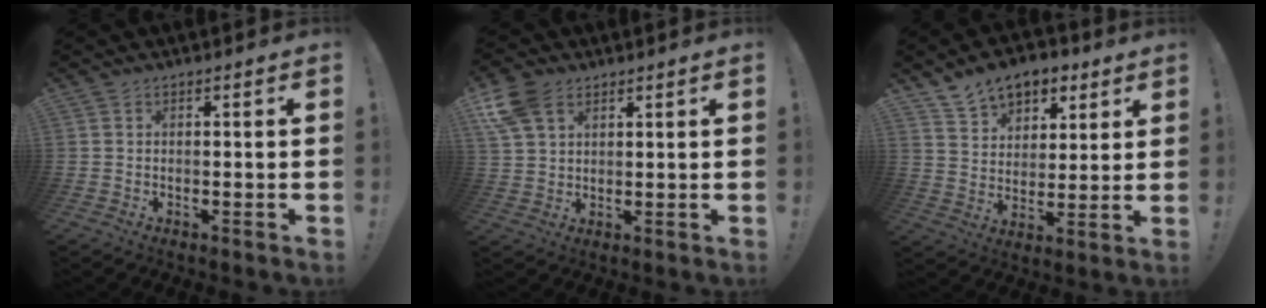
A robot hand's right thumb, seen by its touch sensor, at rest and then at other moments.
{"total": 9.6, "force": [4.9, 6.1, 5.5], "torque": [-0.118, -0.008, 0.097]}
{"total": 11.6, "force": [8.1, 7.3, 3.9], "torque": [-0.057, -0.053, 0.152]}